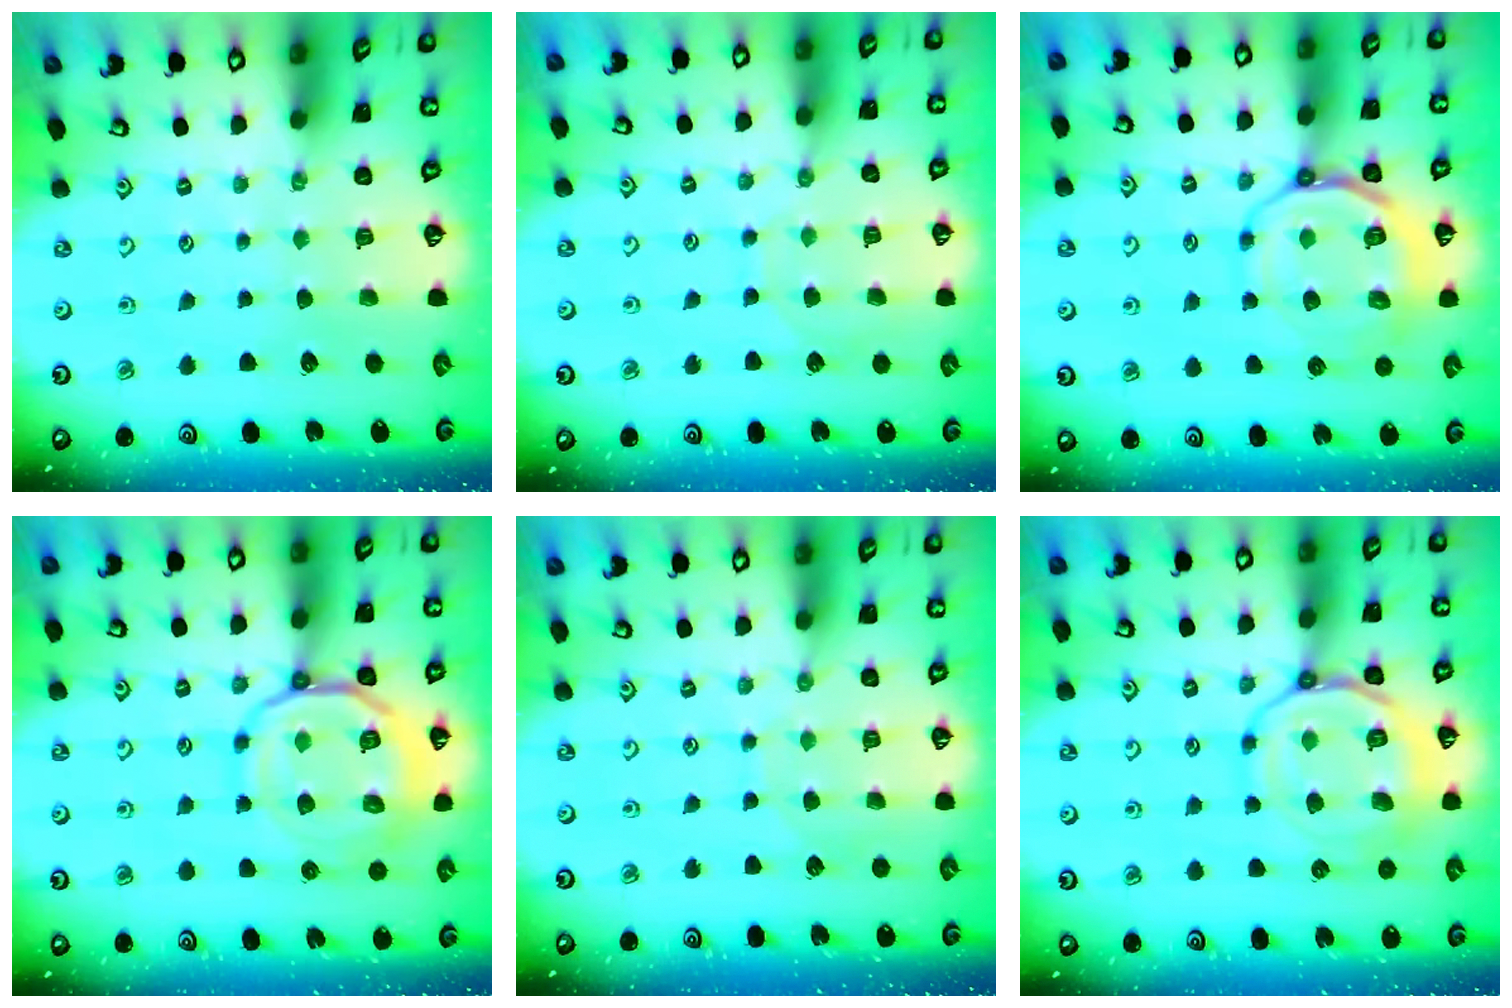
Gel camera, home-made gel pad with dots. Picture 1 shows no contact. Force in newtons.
{"total": 6.9, "press": 6.8, "slide": 0.5}
{"total": 11.8, "press": 11.6, "slide": 2.2}
{"total": 16.7, "press": 16.6, "slide": 1.9}
{"total": 6.6, "press": 6.6, "slide": 0.4}
{"total": 16.1, "press": 16.1, "slide": 1.5}